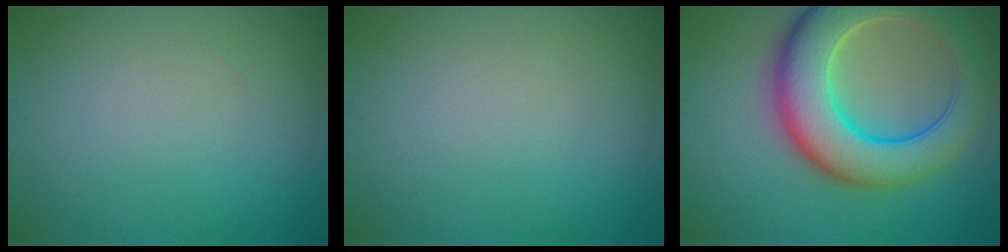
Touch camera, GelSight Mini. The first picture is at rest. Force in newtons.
{"total": 0.0}
{"total": 10.9, "press": 10.9, "slide": 0.2}